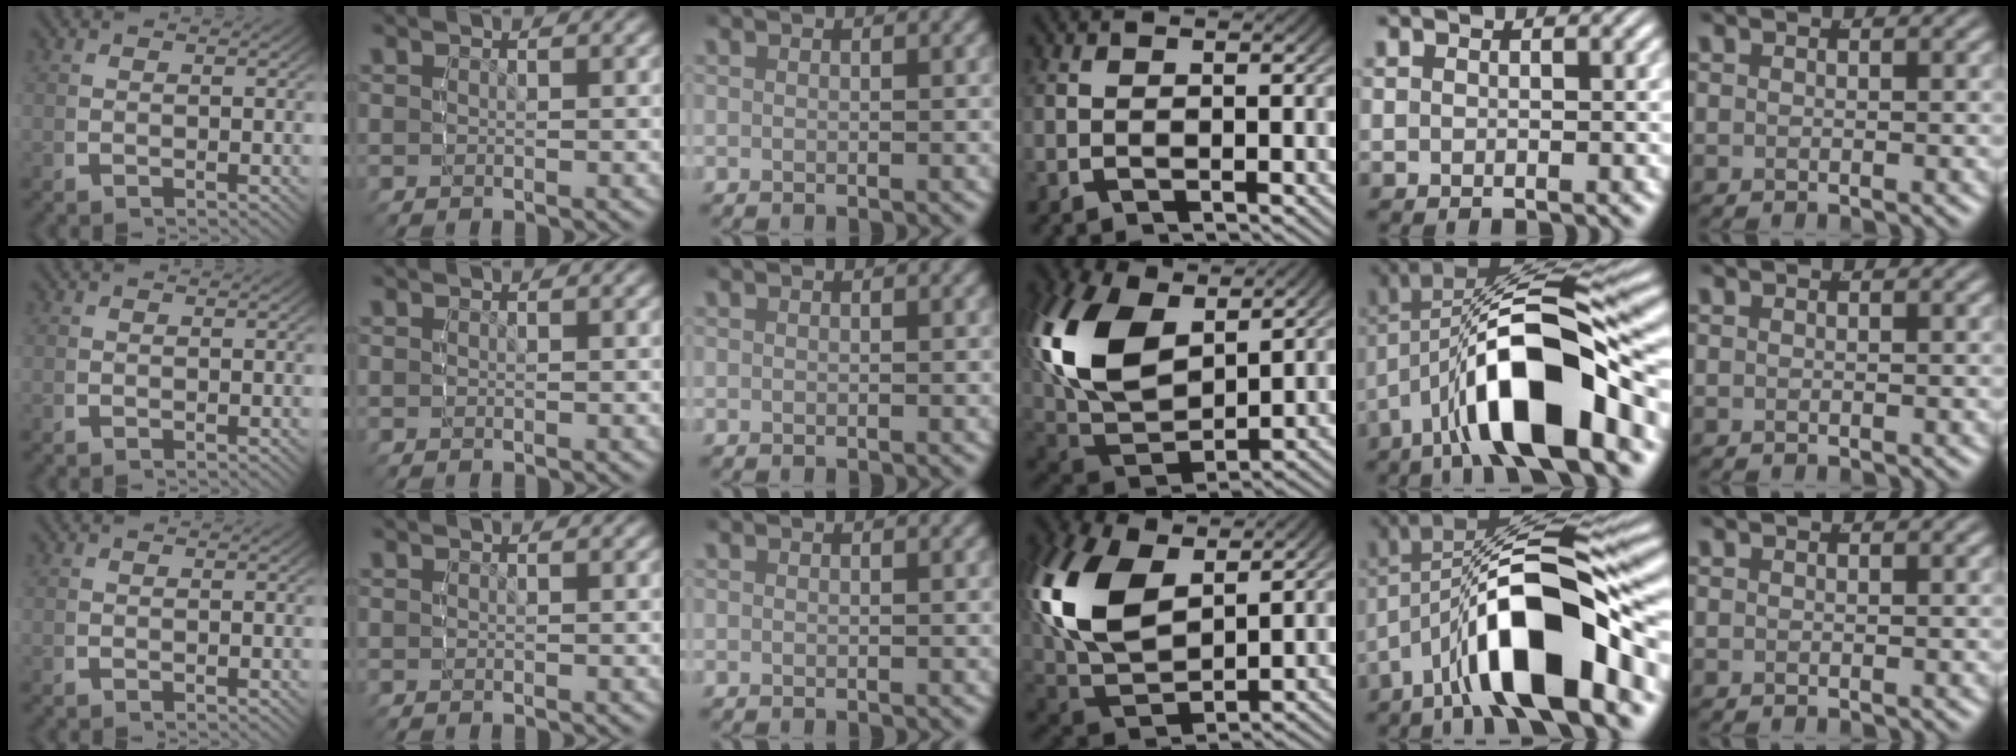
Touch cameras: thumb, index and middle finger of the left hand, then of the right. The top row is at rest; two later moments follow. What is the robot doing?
{"motion": "lift_and_place", "object": "markers"}